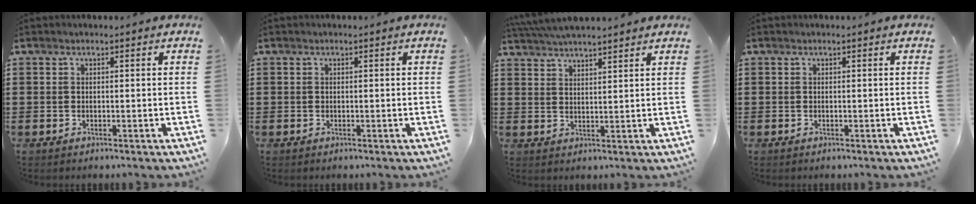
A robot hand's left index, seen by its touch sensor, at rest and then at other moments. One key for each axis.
{"total": 0.0}
{"total": 4.3, "fx": 4.2, "fy": 0.0, "fz": 1.0, "tx": -0.032, "ty": -0.010, "tz": 0.079}
{"total": 0.0}